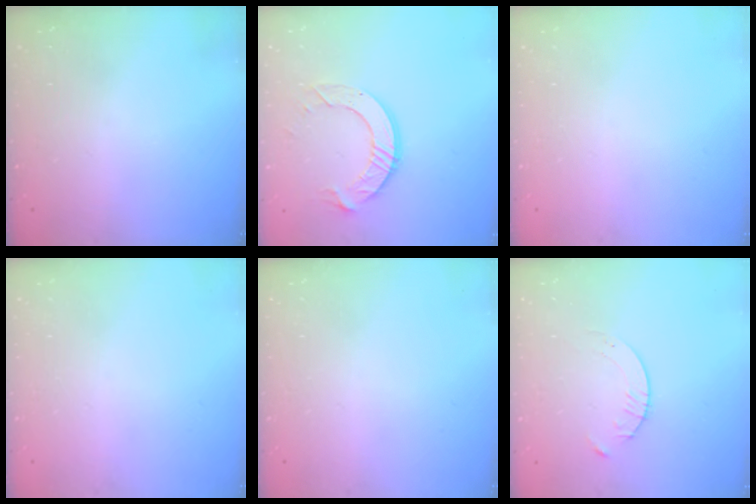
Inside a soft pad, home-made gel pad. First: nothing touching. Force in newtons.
{"total": 9.7, "press": 9.7, "slide": 0.8}
{"total": 0.0}
{"total": 0.0}
{"total": 0.0}
{"total": 4.1, "press": 4.0, "slide": 0.5}